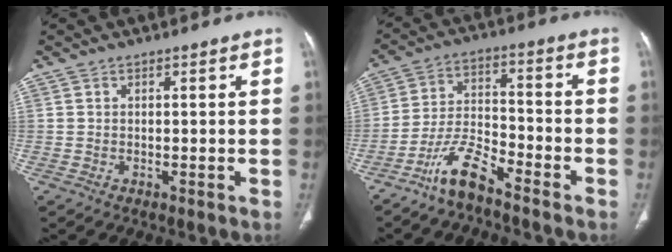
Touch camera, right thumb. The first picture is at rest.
{"total": 8.6, "force": [-6.7, 2.4, 4.9], "torque": [-0.100, 0.051, -0.133]}